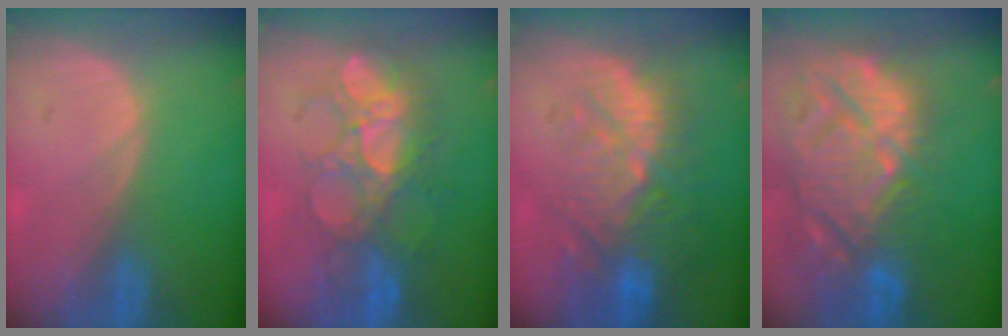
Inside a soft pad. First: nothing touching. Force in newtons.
{"total": 9.0, "press": 8.8, "slide": 1.7}
{"total": 11.1, "press": 9.8, "slide": 5.3}
{"total": 15.0, "press": 12.9, "slide": 7.7}